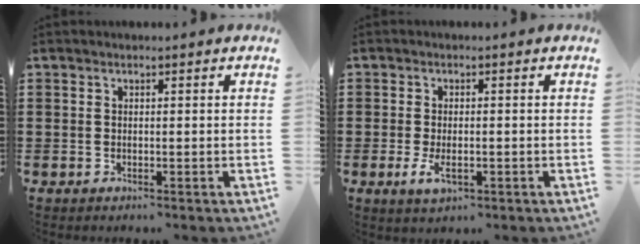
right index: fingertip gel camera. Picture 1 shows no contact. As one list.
[{"total": 2.8, "force": [-0.7, 1.3, 2.4], "torque": [-0.057, -0.006, -0.015]}]